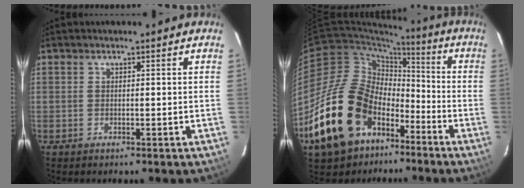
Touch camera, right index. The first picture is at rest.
{"total": 22.7, "force": [-11.8, 14.6, 12.8], "torque": [-0.263, 0.006, -0.185]}